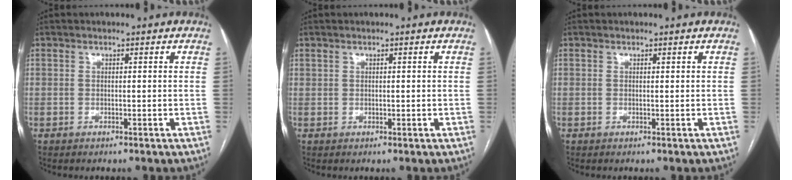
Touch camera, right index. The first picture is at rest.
{"total": 0.7, "force": [0.4, 0.4, 0.4], "torque": [-0.004, -0.001, 0.009]}
{"total": 0.0}